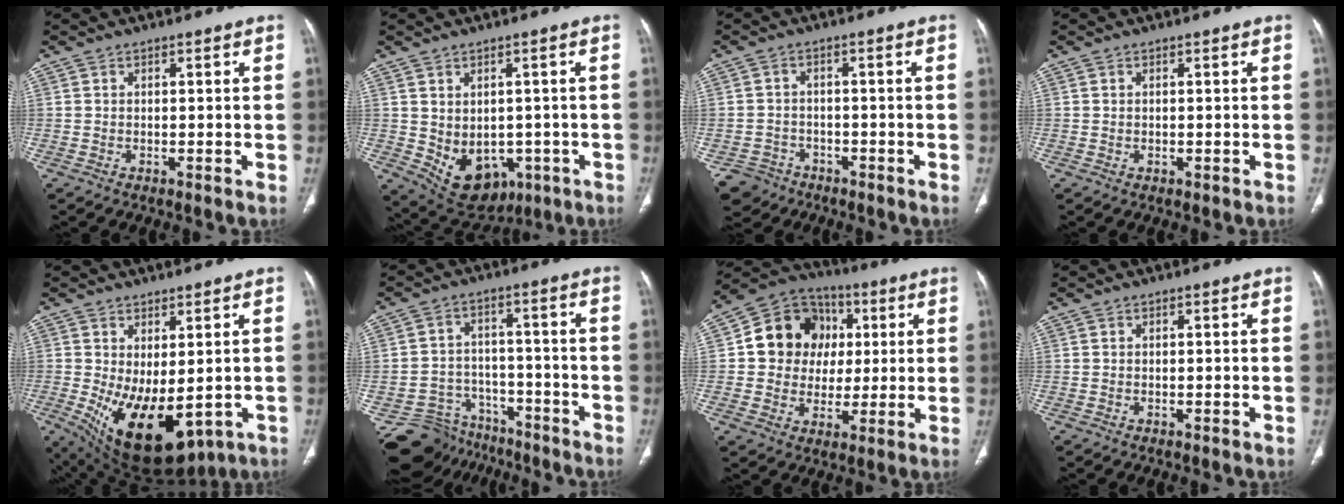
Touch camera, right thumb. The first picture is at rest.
{"total": 11.8, "force": [-3.2, 8.8, 7.2], "torque": [-0.084, 0.009, -0.018]}
{"total": 5.4, "force": [-3.3, 4.2, 0.4], "torque": [-0.005, 0.023, -0.053]}
{"total": 0.0}
{"total": 15.8, "force": [-3.5, 8.0, 13.2], "torque": [-0.210, -0.018, -0.020]}
{"total": 12.7, "force": [-10.0, 7.8, -0.1], "torque": [0.001, 0.086, -0.147]}
{"total": 14.6, "force": [2.3, 13.0, 6.2], "torque": [-0.062, 0.013, 0.037]}
{"total": 0.0}